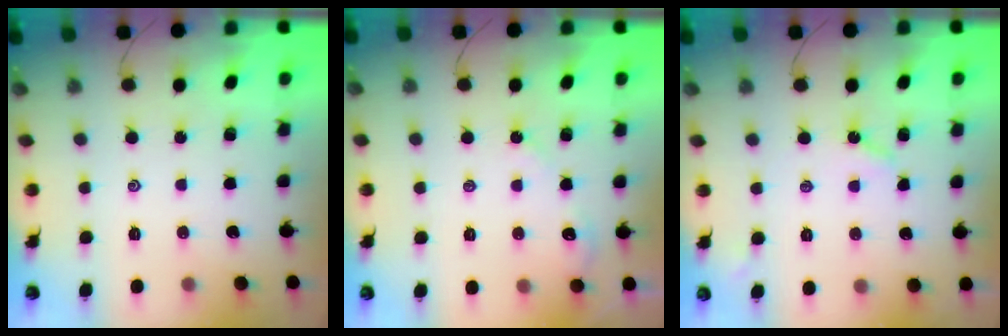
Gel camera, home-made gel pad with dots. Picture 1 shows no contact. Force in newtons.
{"total": 3.5, "press": 3.5, "slide": 0.3}
{"total": 3.0, "press": 2.9, "slide": 0.6}